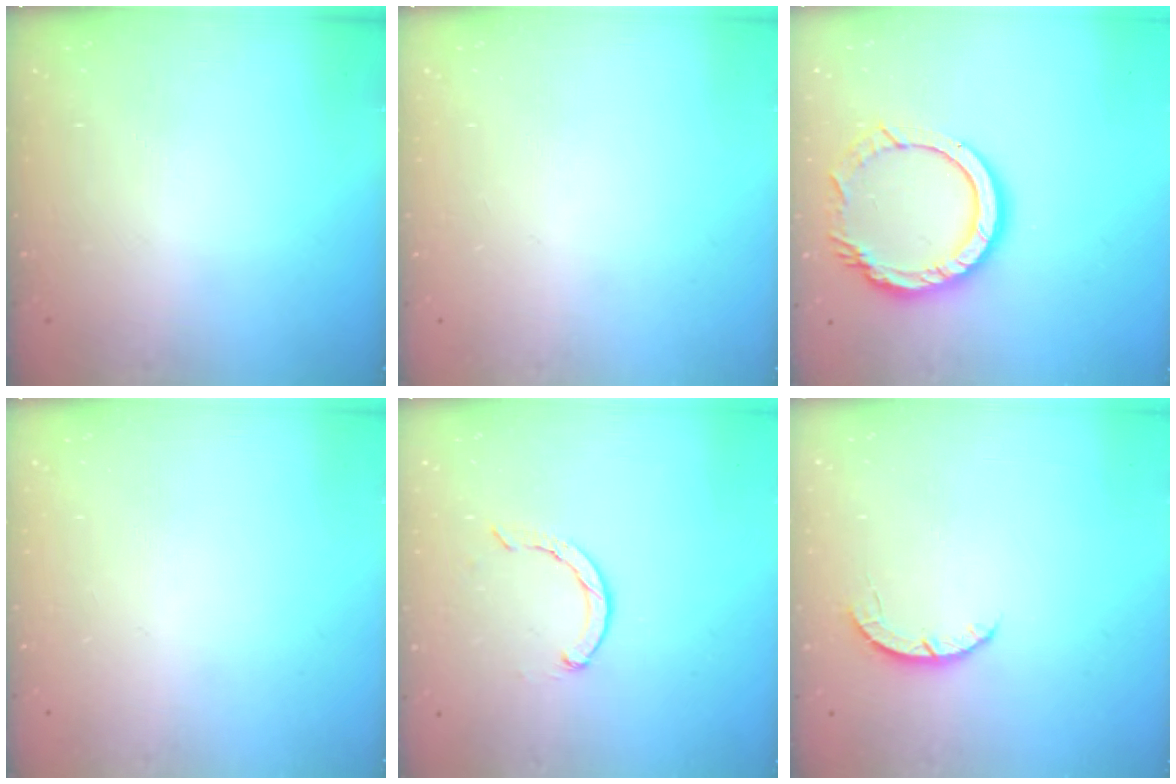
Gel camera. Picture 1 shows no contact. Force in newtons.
{"total": 0.0}
{"total": 13.2, "press": 13.1, "slide": 1.1}
{"total": 0.0}
{"total": 1.9, "press": 1.9, "slide": 0.3}
{"total": 2.8, "press": 2.8, "slide": 0.4}